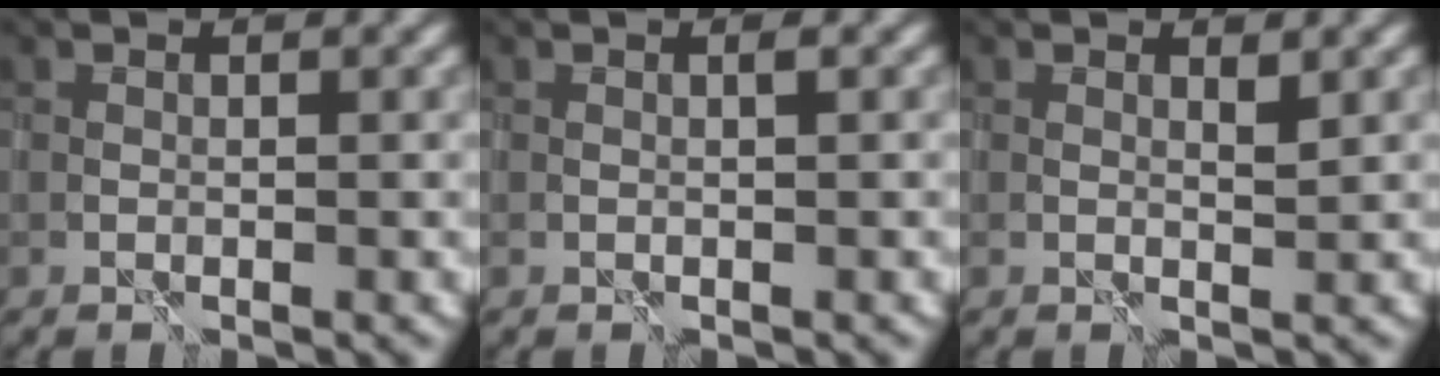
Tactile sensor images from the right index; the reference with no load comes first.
{"total": 0.5, "force": [0.1, 0.0, 0.5], "torque": [-0.008, 0.002, 0.002]}
{"total": 0.7, "force": [0.5, 0.1, 0.4], "torque": [-0.008, -0.003, 0.009]}